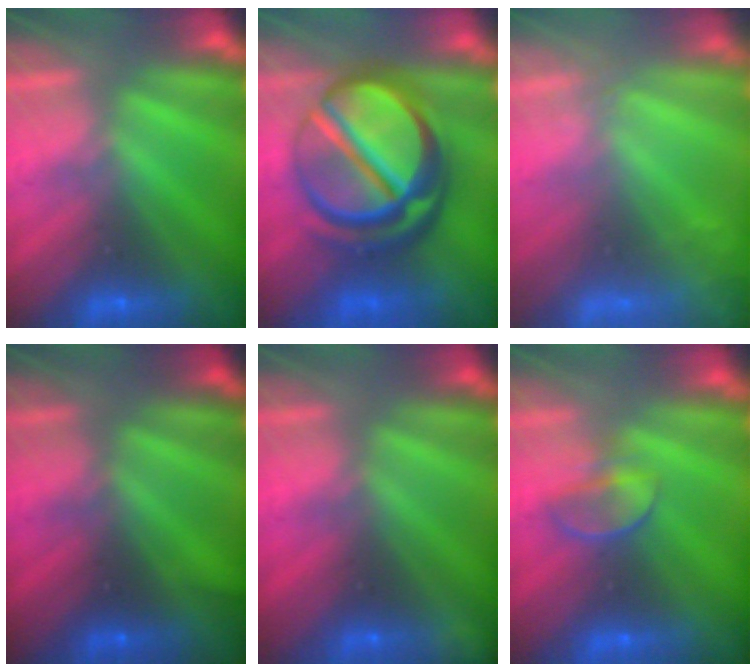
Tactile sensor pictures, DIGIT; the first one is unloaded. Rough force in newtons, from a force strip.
{"total": 10.1}
{"total": 2.4}
{"total": 2.1}
{"total": 2.4}
{"total": 2.3}